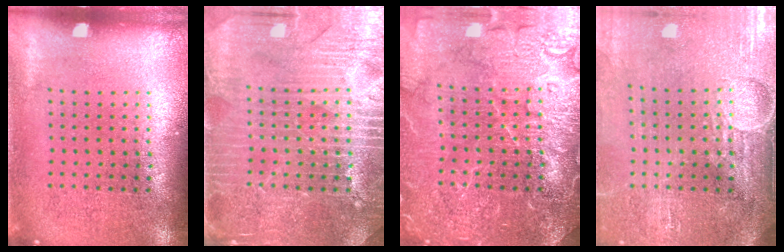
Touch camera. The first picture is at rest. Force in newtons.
{"total": 4.3, "press": 4.1, "slide": 1.3}
{"total": 4.7, "press": 4.7, "slide": 0.7}
{"total": 4.3, "press": 3.7, "slide": 2.1}